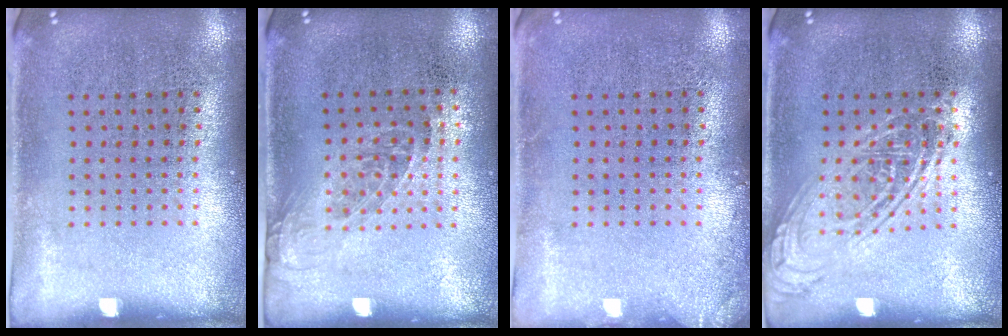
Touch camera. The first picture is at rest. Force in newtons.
{"total": 1.2, "press": 1.0, "slide": 0.7}
{"total": 1.1, "press": 1.0, "slide": 0.2}
{"total": 2.5, "press": 2.4, "slide": 0.3}